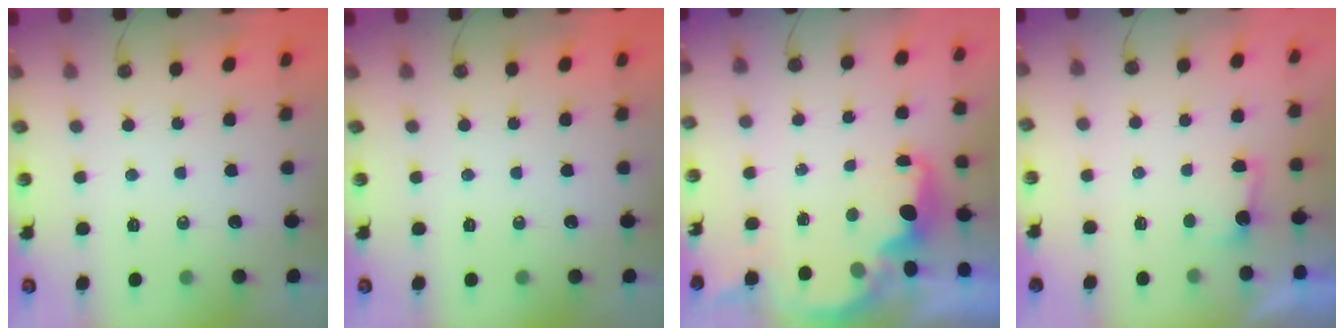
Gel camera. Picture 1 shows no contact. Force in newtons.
{"total": 0.0}
{"total": 2.2, "press": 2.0, "slide": 0.8}
{"total": 1.6, "press": 1.4, "slide": 0.7}